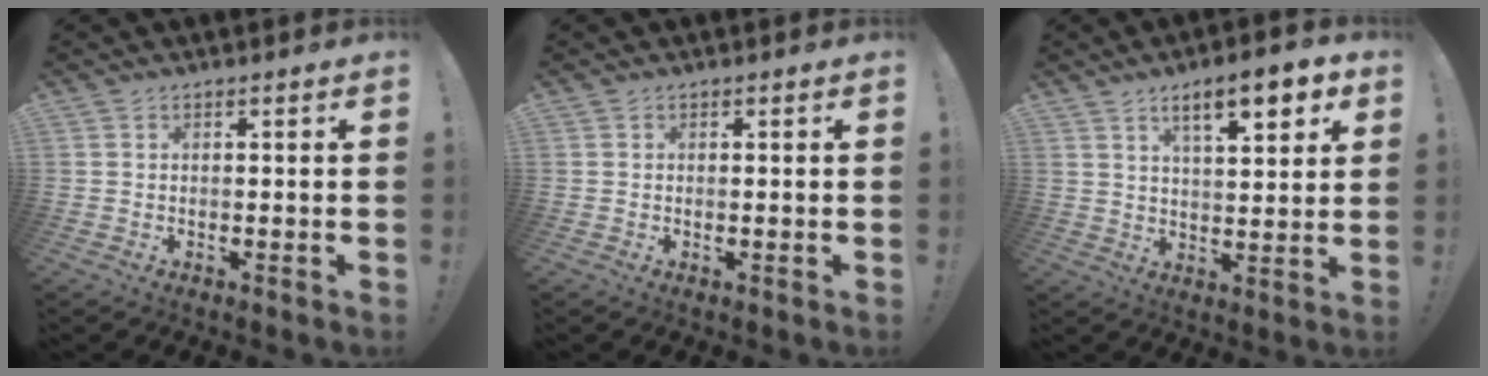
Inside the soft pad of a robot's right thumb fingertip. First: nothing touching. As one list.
[{"total": 0.0}, {"total": 11.0, "force": [6.2, 2.9, 8.6], "torque": [-0.117, -0.027, 0.096]}]